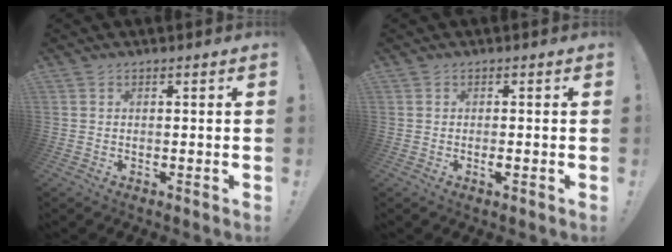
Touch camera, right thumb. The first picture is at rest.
{"total": 0.8, "force": [-0.5, 0.1, 0.6], "torque": [-0.014, 0.001, -0.008]}